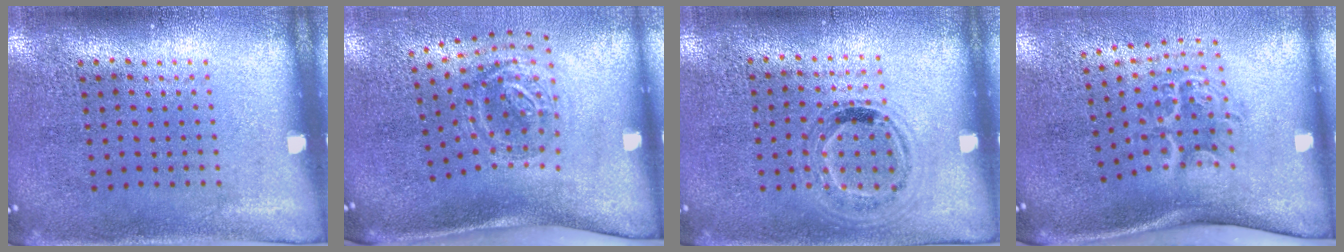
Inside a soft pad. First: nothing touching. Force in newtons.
{"total": 1.9, "press": 1.3, "slide": 1.5}
{"total": 1.0, "press": 0.8, "slide": 0.6}
{"total": 2.2, "press": 1.4, "slide": 1.7}